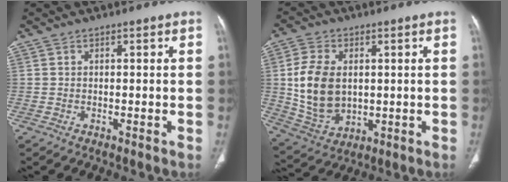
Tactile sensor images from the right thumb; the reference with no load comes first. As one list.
[{"total": 13.0, "force": [1.2, 8.7, 9.6], "torque": [-0.178, -0.011, 0.037]}]